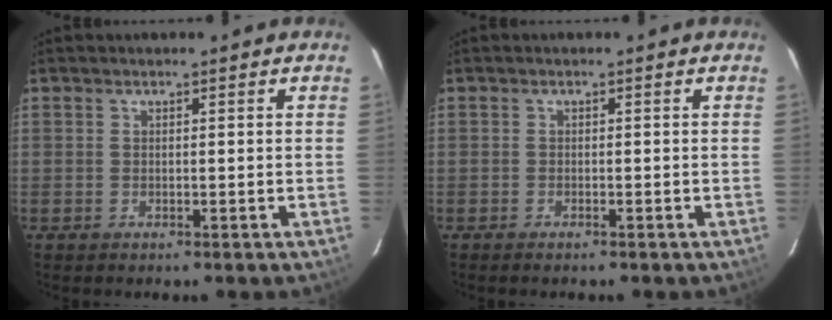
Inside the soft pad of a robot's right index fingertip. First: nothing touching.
{"total": 0.9, "force": [-0.8, 0.2, 0.4], "torque": [-0.011, -0.001, -0.016]}